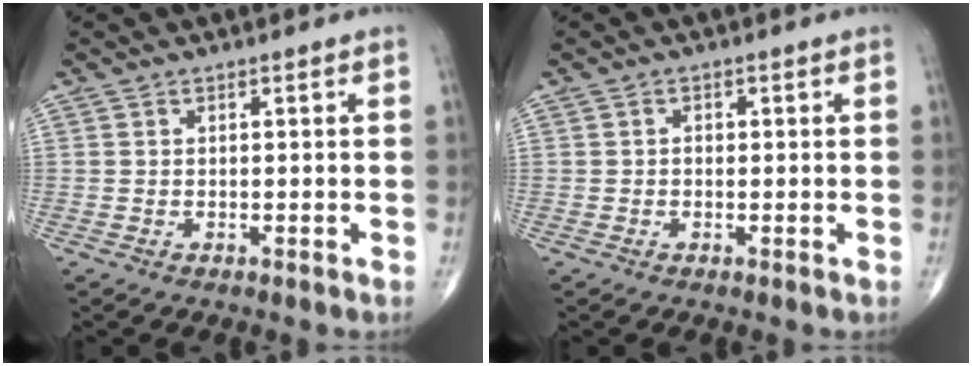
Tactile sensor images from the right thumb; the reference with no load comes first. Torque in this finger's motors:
{"motor_torque": [-0.62, -0.01, 0.25, 0.19, 0.03]}